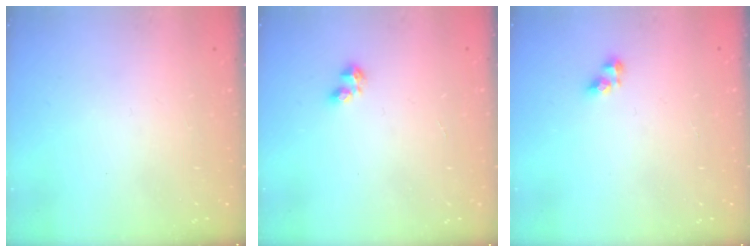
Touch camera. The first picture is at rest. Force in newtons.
{"total": 2.9, "press": 2.8, "slide": 0.5}
{"total": 4.4, "press": 4.4, "slide": 0.6}